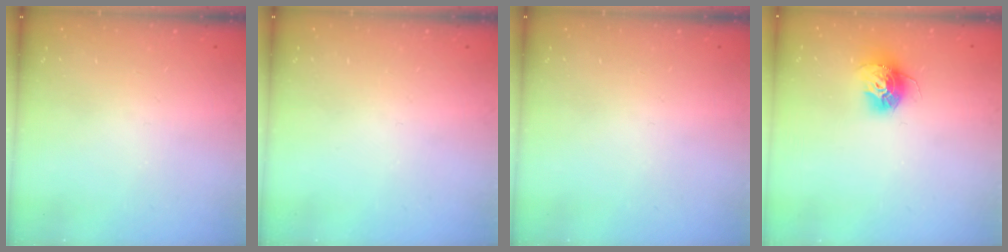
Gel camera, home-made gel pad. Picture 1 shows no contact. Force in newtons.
{"total": 0.0}
{"total": 0.0}
{"total": 13.5, "press": 13.4, "slide": 1.2}